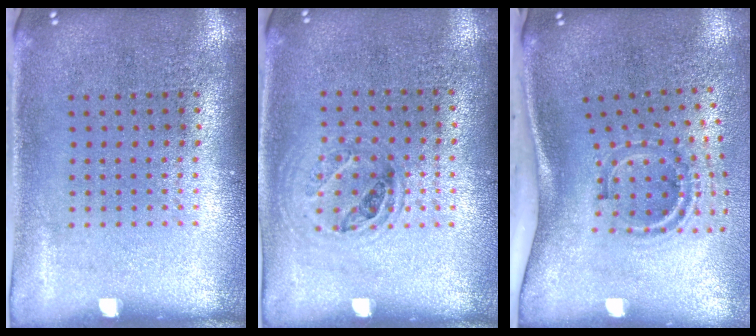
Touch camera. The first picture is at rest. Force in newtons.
{"total": 0.9, "press": 0.8, "slide": 0.4}
{"total": 1.9, "press": 1.2, "slide": 1.5}